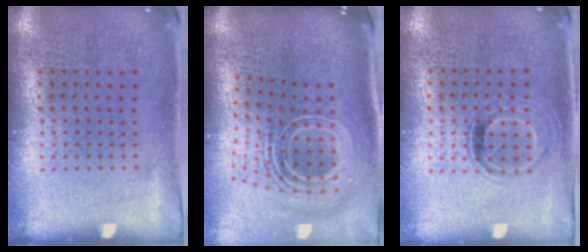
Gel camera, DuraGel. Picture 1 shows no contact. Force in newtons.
{"total": 2.9, "press": 1.9, "slide": 2.2}
{"total": 1.0, "press": 0.9, "slide": 0.5}